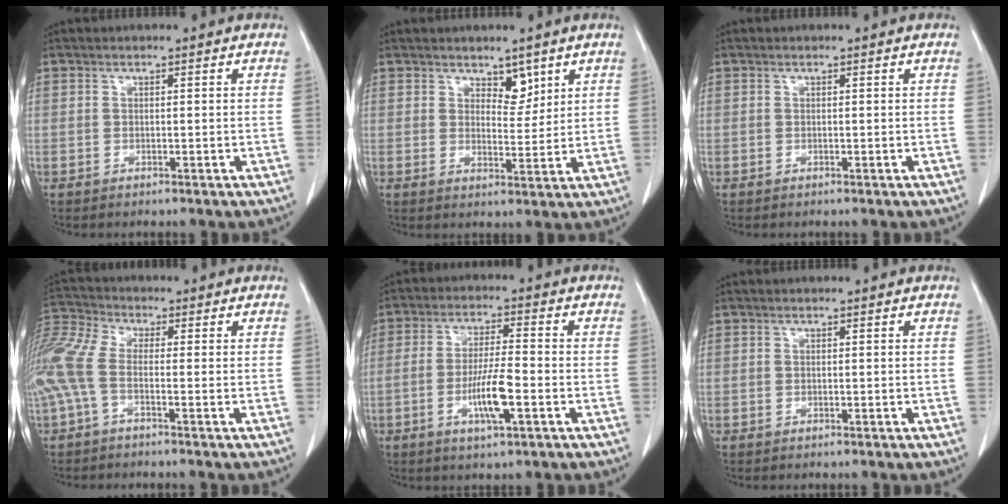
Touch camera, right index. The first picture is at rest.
{"total": 3.6, "force": [2.7, 1.5, 1.8], "torque": [-0.024, -0.010, 0.050]}
{"total": 0.0}
{"total": 10.1, "force": [-2.3, 3.7, 9.1], "torque": [-0.238, 0.024, -0.054]}
{"total": 7.5, "force": [-2.6, 1.0, 6.9], "torque": [-0.132, -0.002, -0.047]}
{"total": 0.0}